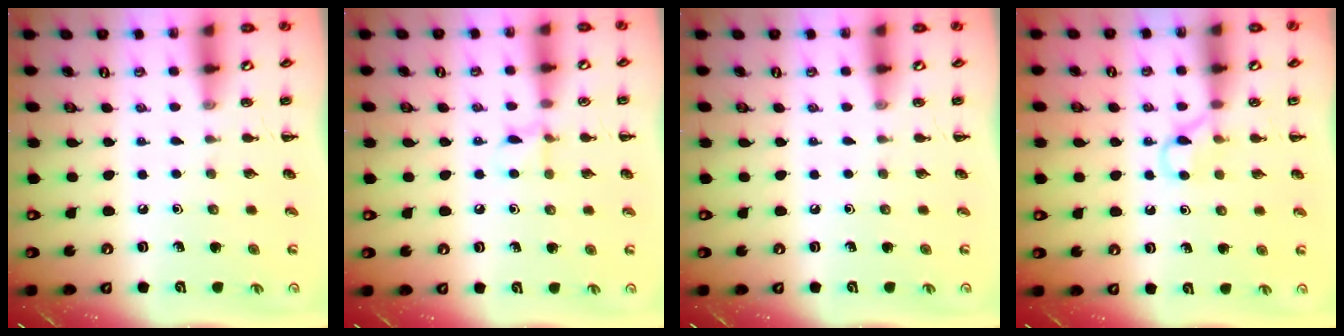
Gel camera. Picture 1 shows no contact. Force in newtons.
{"total": 6.1, "press": 5.8, "slide": 1.9}
{"total": 0.0}
{"total": 5.4, "press": 5.2, "slide": 1.4}